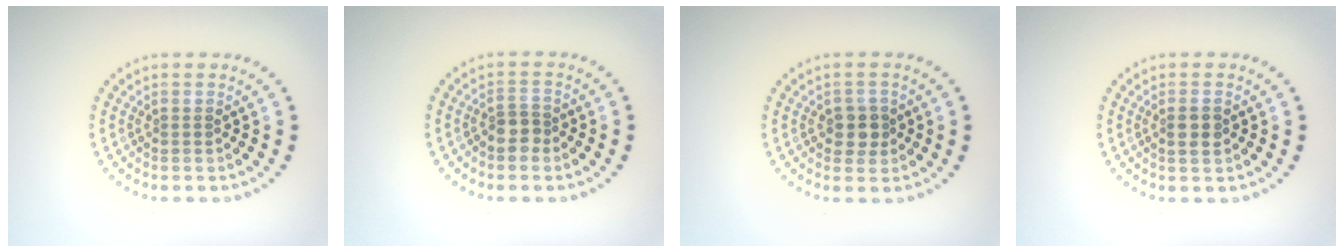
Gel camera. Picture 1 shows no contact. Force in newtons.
{"total": 2.0, "press": 1.7, "slide": 1.0}
{"total": 2.1, "press": 2.0, "slide": 0.6}
{"total": 1.7, "press": 1.7, "slide": 0.5}